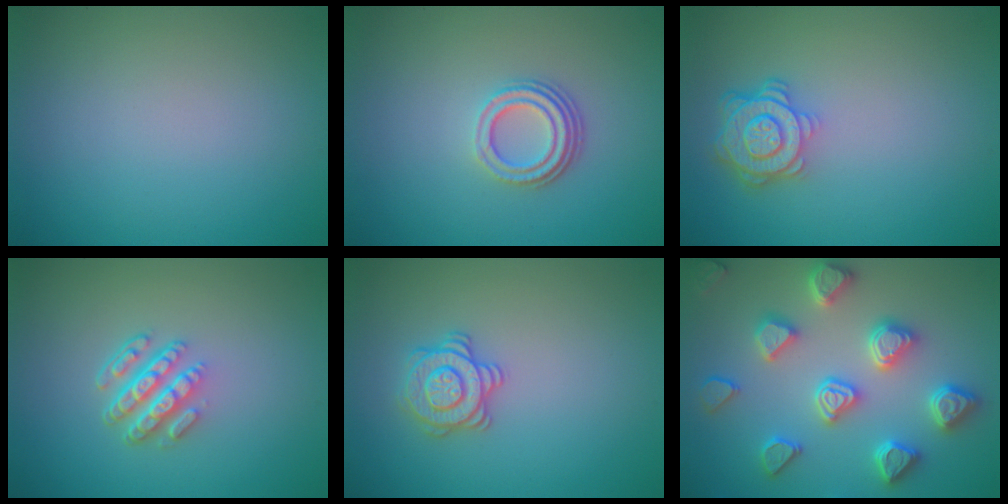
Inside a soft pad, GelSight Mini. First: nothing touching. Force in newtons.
{"total": 3.3, "press": 2.4, "slide": 2.3}
{"total": 4.4, "press": 3.7, "slide": 2.3}
{"total": 4.3, "press": 3.0, "slide": 3.0}
{"total": 2.8, "press": 2.8, "slide": 0.4}
{"total": 5.4, "press": 5.3, "slide": 1.2}